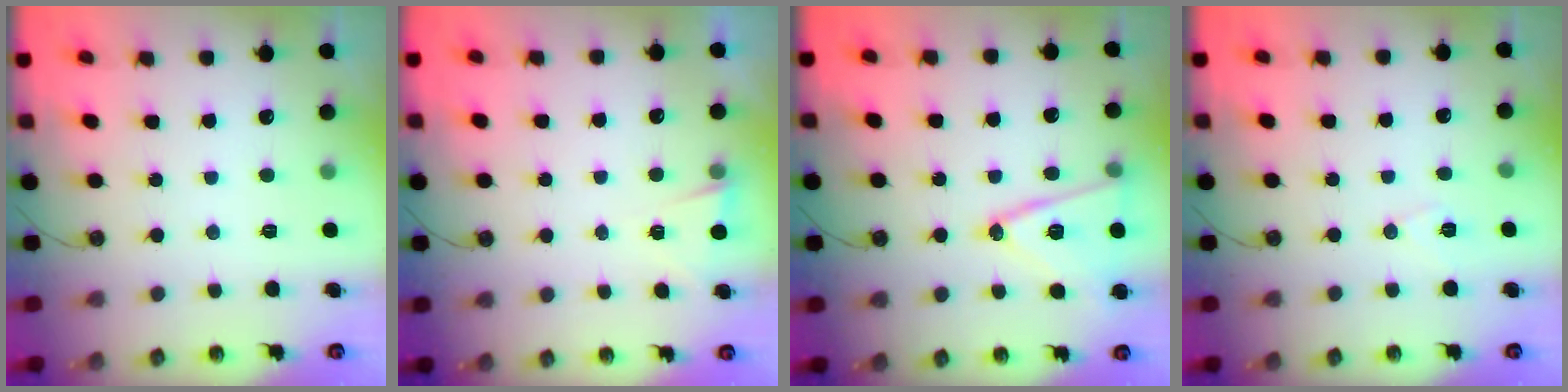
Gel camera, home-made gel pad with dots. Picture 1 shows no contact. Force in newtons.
{"total": 1.5, "press": 1.3, "slide": 0.8}
{"total": 15.1, "press": 14.7, "slide": 3.5}
{"total": 6.8, "press": 5.0, "slide": 4.5}